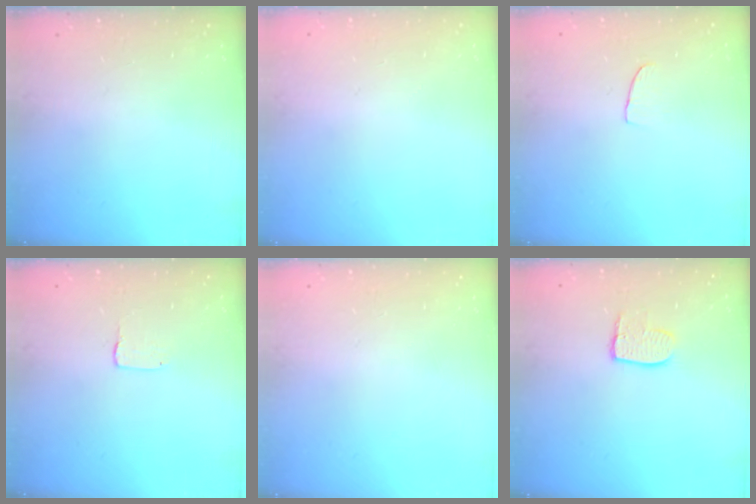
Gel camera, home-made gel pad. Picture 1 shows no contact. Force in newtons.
{"total": 0.0}
{"total": 3.1, "press": 3.1, "slide": 0.2}
{"total": 1.0, "press": 1.0, "slide": 0.1}
{"total": 0.0}
{"total": 6.9, "press": 6.9, "slide": 0.6}